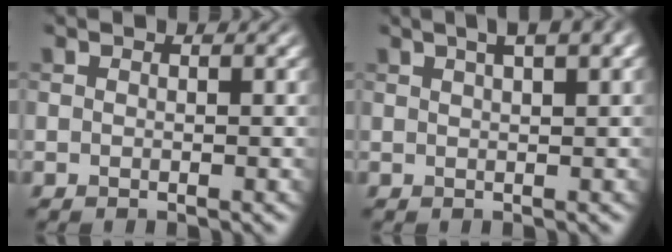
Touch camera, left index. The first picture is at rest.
{"total": 5.1, "force": [2.8, 1.8, 3.8], "torque": [-0.035, 0.021, 0.017]}